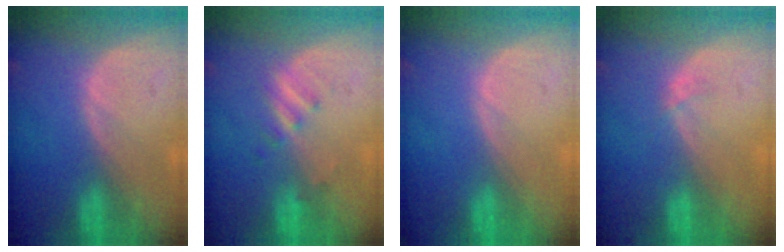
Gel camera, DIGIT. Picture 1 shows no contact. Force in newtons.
{"total": 2.8, "press": 2.6, "slide": 1.2}
{"total": 0.0}
{"total": 1.2, "press": 0.9, "slide": 0.7}